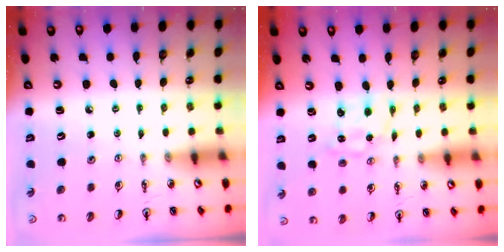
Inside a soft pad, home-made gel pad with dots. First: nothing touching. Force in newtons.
{"total": 1.5, "press": 1.5, "slide": 0.1}